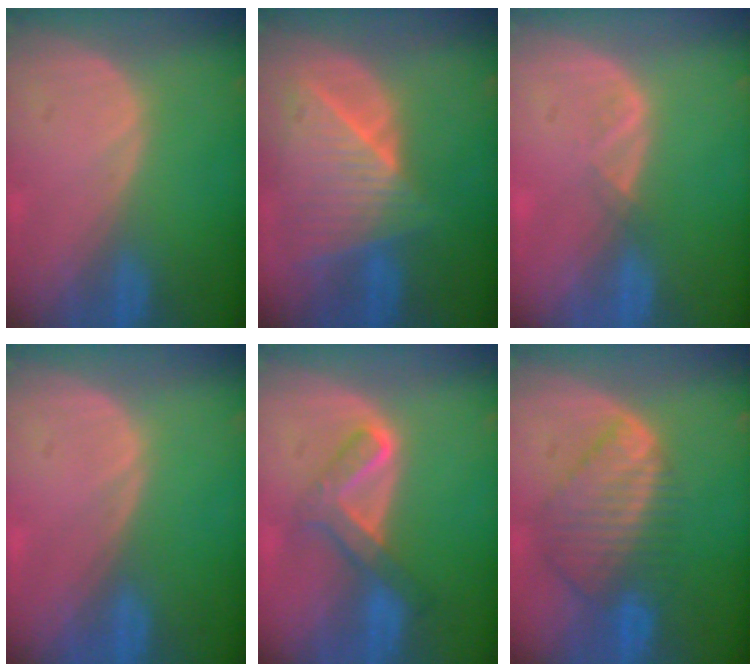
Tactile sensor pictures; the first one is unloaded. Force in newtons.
{"total": 9.1, "press": 8.1, "slide": 4.1}
{"total": 1.3, "press": 1.2, "slide": 0.7}
{"total": 0.0}
{"total": 5.7, "press": 5.6, "slide": 1.0}
{"total": 8.9, "press": 7.7, "slide": 4.4}